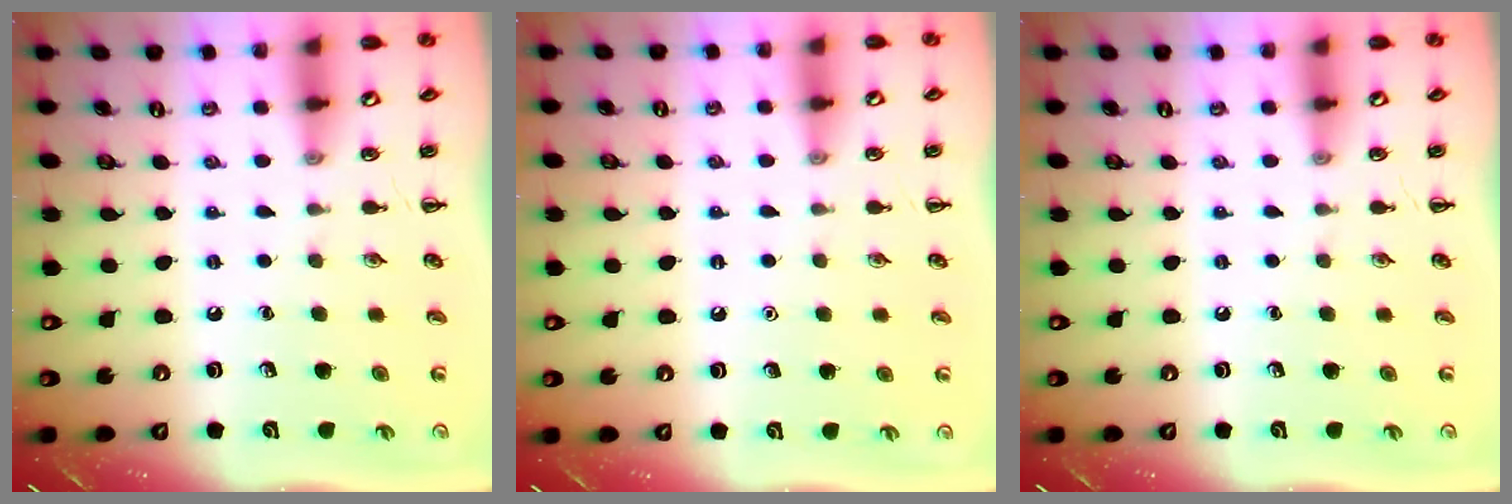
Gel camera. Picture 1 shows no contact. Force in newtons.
{"total": 1.6, "press": 1.6, "slide": 0.1}
{"total": 0.0}